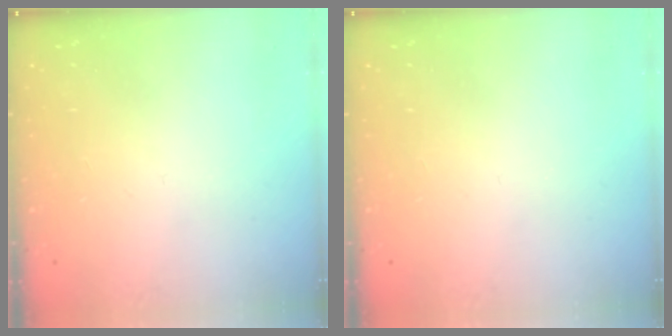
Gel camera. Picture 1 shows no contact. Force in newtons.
{"total": 0.0}